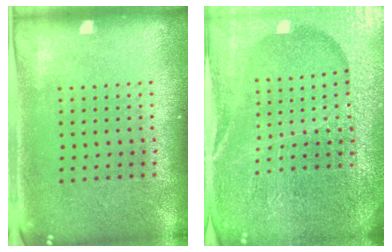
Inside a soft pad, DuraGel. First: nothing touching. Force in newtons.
{"total": 5.7, "press": 5.1, "slide": 2.6}